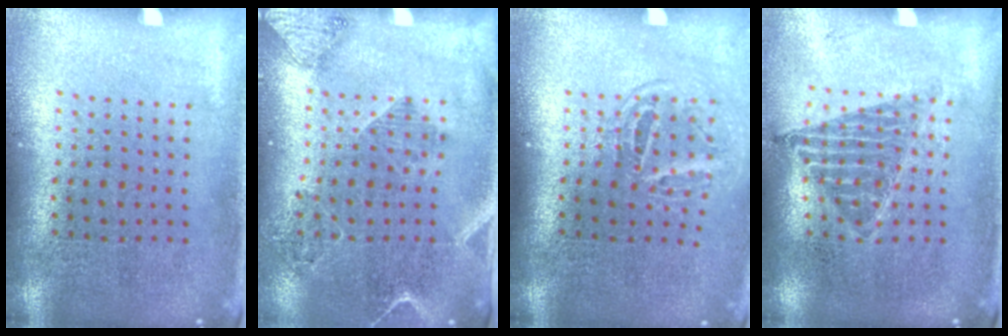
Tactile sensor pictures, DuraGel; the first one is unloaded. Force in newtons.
{"total": 1.8, "press": 1.7, "slide": 0.8}
{"total": 1.6, "press": 1.0, "slide": 1.3}
{"total": 0.9, "press": 0.8, "slide": 0.4}